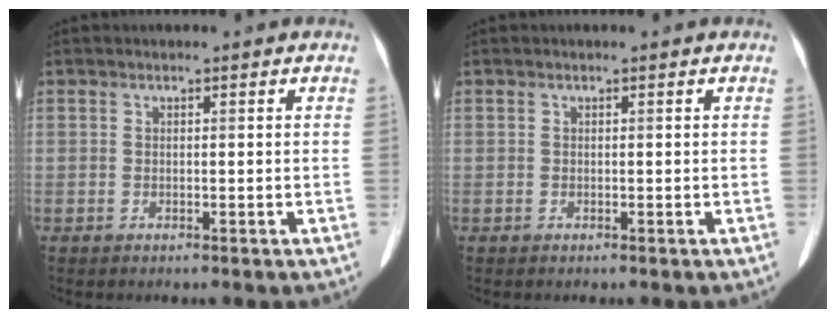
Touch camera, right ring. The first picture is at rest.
{"total": 0.0}